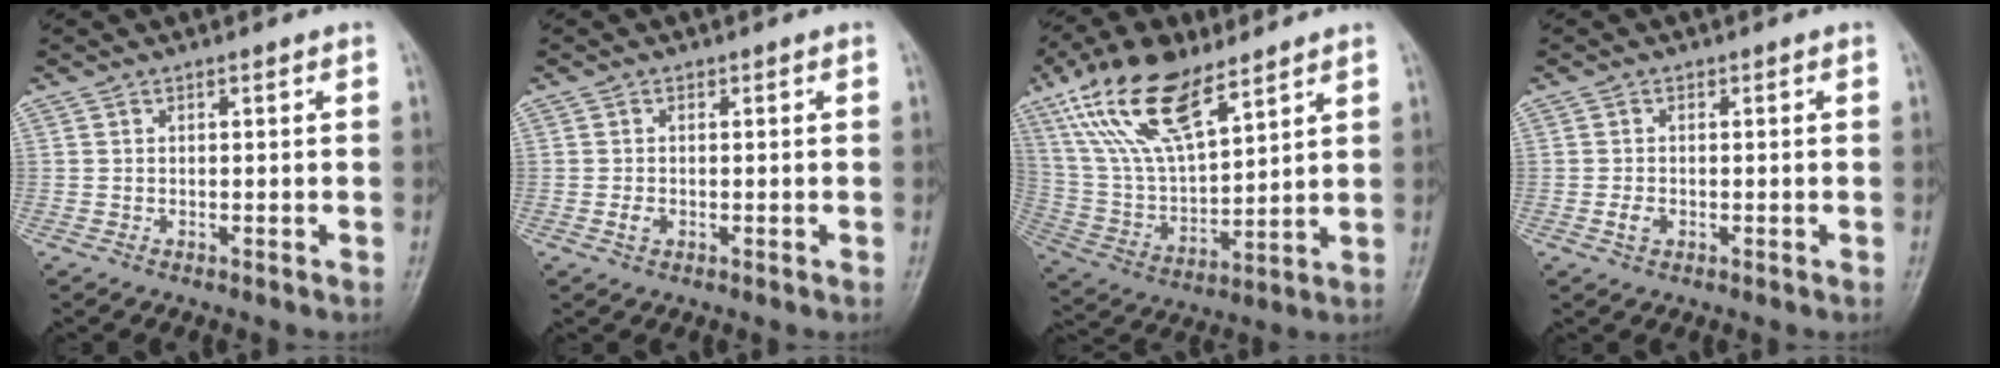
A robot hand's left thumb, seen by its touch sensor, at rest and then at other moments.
{"total": 1.6, "force": [-0.4, 1.3, 0.9], "torque": [-0.013, 0.001, -0.008]}
{"total": 18.1, "force": [11.0, 7.4, 12.3], "torque": [-0.223, -0.033, 0.218]}
{"total": 2.0, "force": [-0.6, 1.5, 1.2], "torque": [-0.018, 0.002, -0.011]}